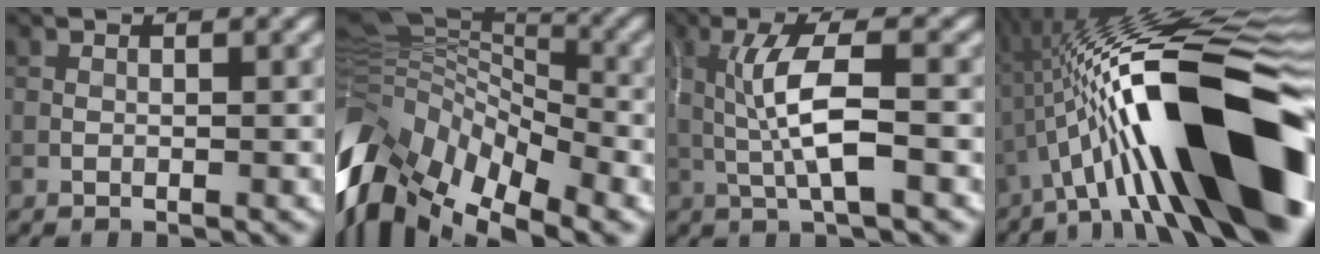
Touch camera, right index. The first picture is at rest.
{"total": 15.2, "force": [-5.9, 7.9, 11.6], "torque": [-0.236, 0.023, -0.095]}
{"total": 5.3, "force": [-0.1, 1.1, 5.2], "torque": [-0.109, 0.005, -0.005]}
{"total": 20.0, "force": [-2.1, 6.1, 19.0], "torque": [-0.283, 0.034, -0.048]}